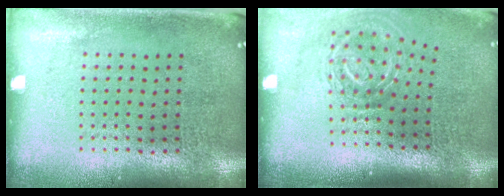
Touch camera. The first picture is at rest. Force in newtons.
{"total": 2.0, "press": 1.2, "slide": 1.6}